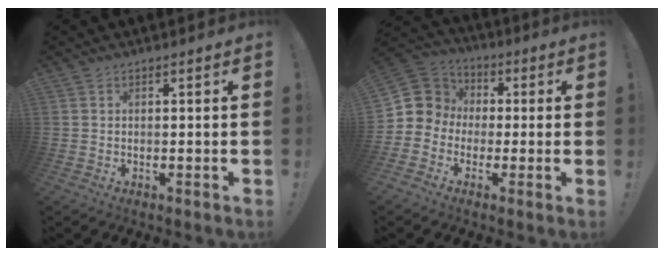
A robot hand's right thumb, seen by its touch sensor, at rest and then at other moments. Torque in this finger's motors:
{"motor_torque": [0.77, -0.26, -0.06, 0.06, 0.08]}